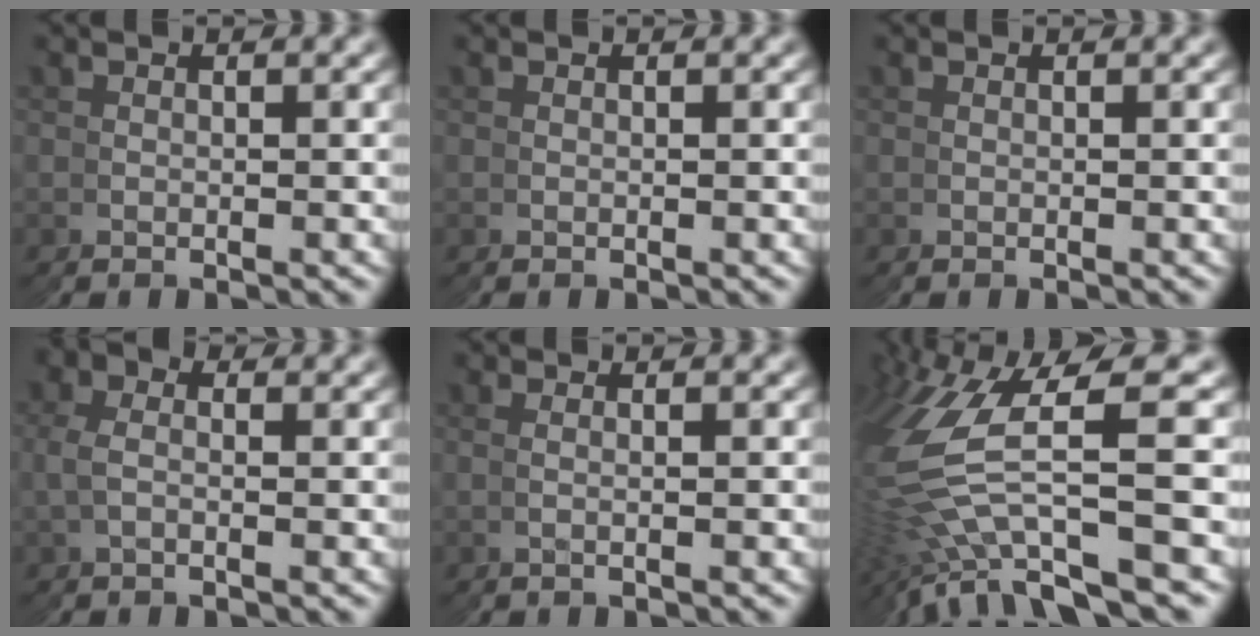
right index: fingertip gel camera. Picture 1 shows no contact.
{"total": 0.0}
{"total": 0.0}
{"total": 1.1, "force": [0.3, 0.9, -0.5], "torque": [-0.016, 0.003, -0.001]}
{"total": 1.5, "force": [0.1, -1.5, 0.2], "torque": [-0.002, 0.009, -0.004]}
{"total": 4.3, "force": [1.2, 2.3, 3.4], "torque": [-0.105, 0.016, 0.007]}